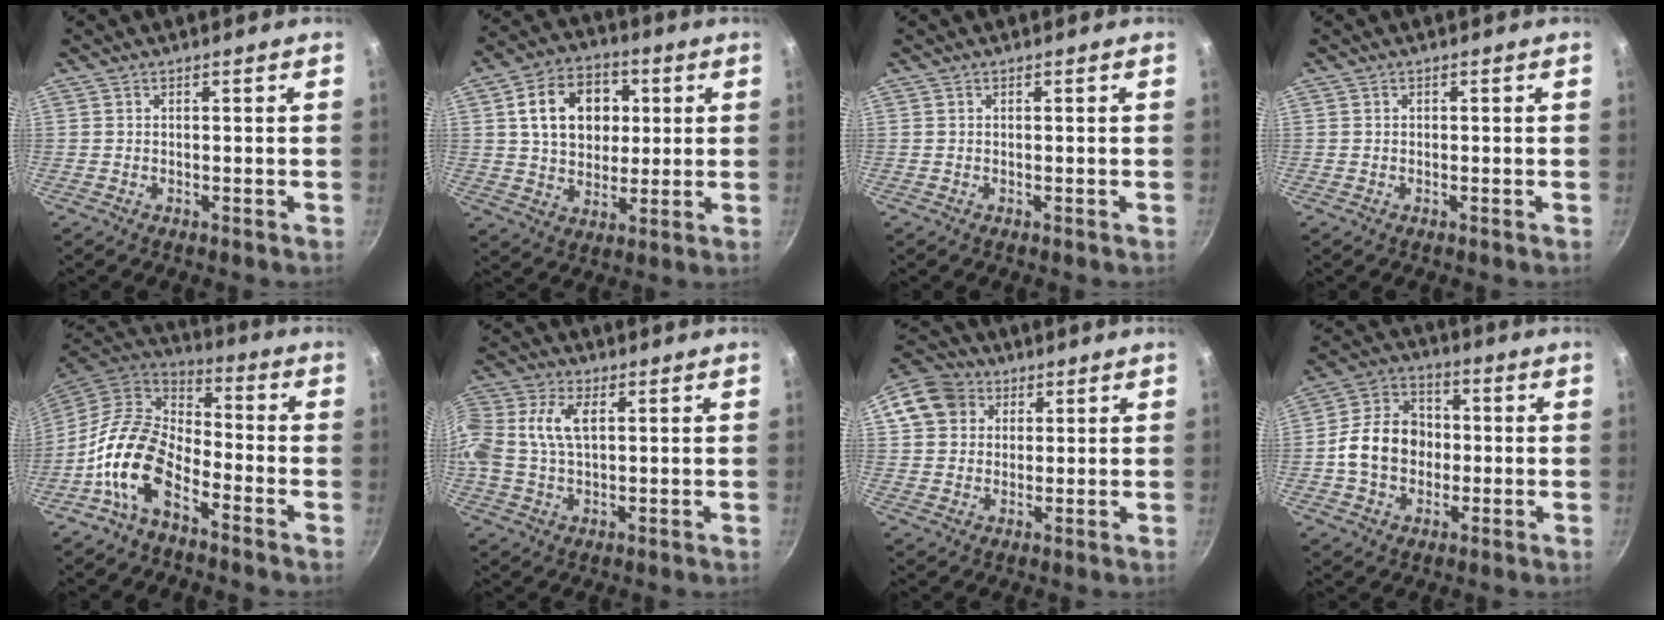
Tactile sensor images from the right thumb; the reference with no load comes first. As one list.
[{"total": 14.7, "force": [3.2, 11.1, 9.1], "torque": [-0.119, 0.011, 0.048]}, {"total": 0.0}, {"total": 0.0}, {"total": 13.8, "force": [-6.4, 7.8, 9.4], "torque": [-0.158, 0.054, -0.142]}, {"total": 12.2, "force": [2.5, 7.7, 9.1], "torque": [-0.194, 0.026, 0.038]}, {"total": 10.8, "force": [3.7, 9.2, 4.4], "torque": [-0.064, 0.017, 0.056]}, {"total": 12.7, "force": [-0.8, 10.2, 7.6], "torque": [-0.104, 0.024, -0.027]}]